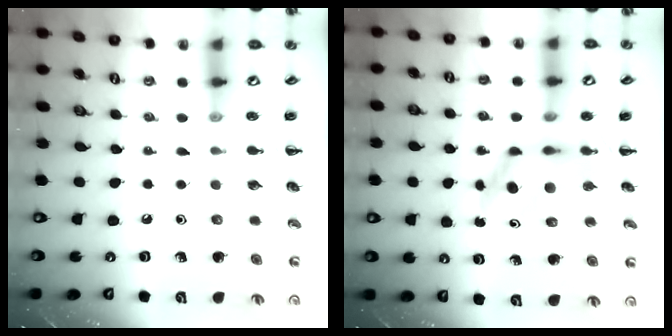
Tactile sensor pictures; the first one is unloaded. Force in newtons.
{"total": 5.4, "press": 5.3, "slide": 1.0}